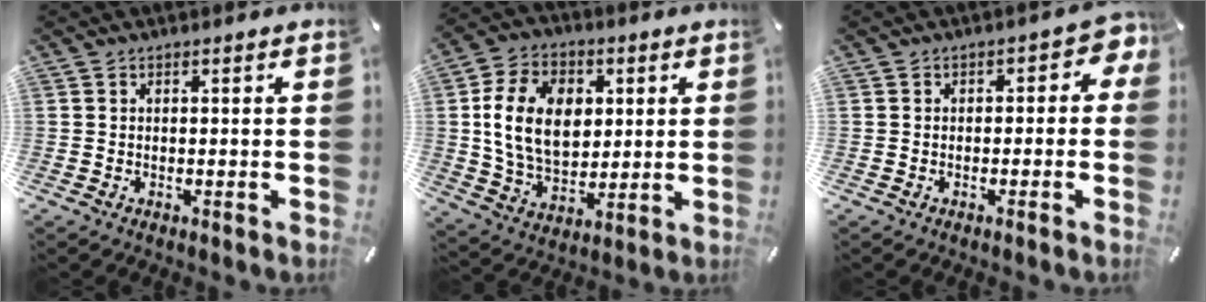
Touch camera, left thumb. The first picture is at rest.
{"total": 15.4, "force": [2.6, 11.4, 10.1], "torque": [-0.203, 0.018, 0.048]}
{"total": 3.2, "force": [-0.8, 2.2, 2.2], "torque": [-0.027, 0.009, -0.021]}